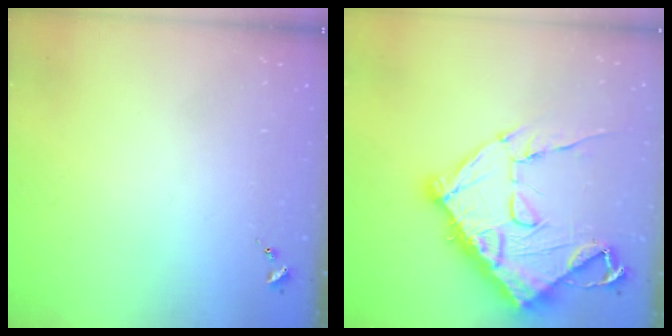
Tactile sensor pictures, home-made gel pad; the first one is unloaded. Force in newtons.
{"total": 20.9, "press": 20.8, "slide": 2.3}